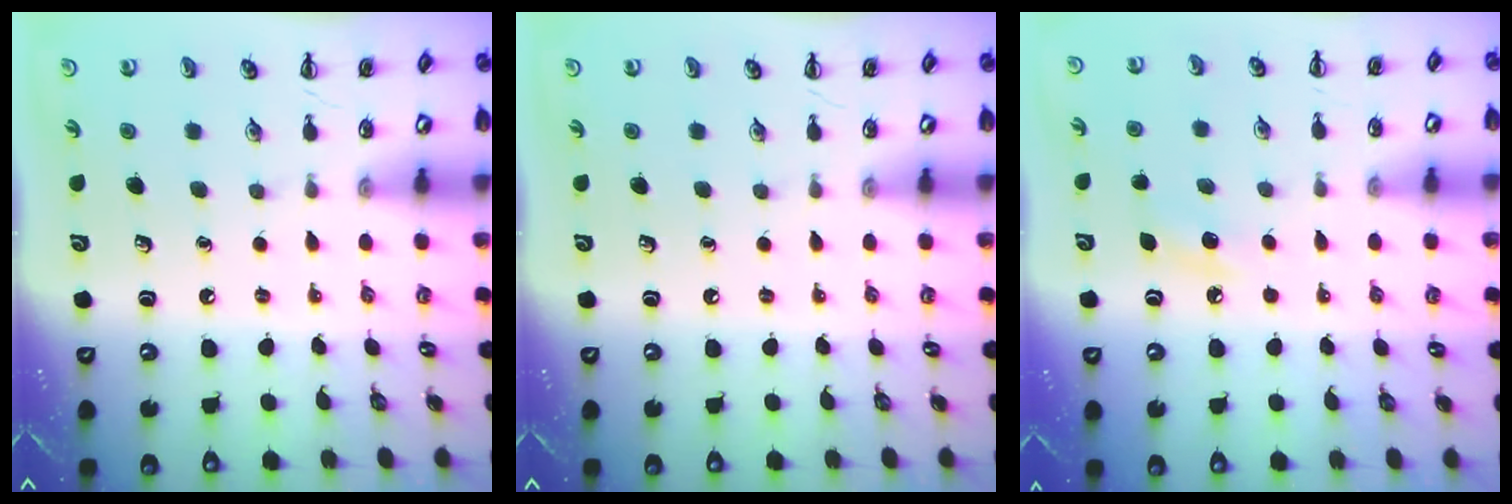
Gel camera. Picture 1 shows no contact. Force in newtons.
{"total": 0.0}
{"total": 5.5, "press": 5.3, "slide": 1.6}